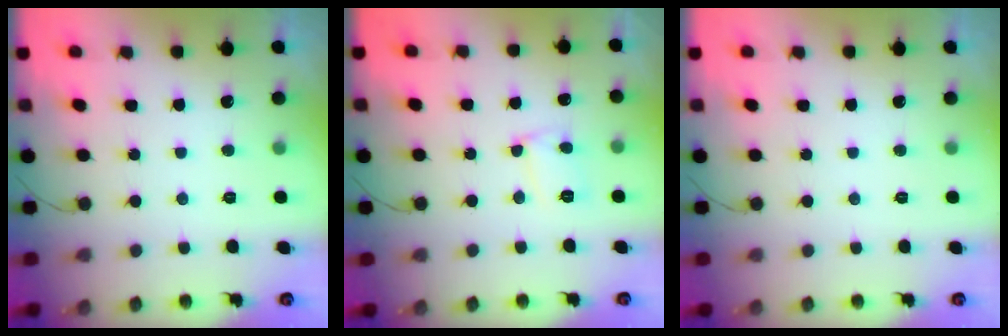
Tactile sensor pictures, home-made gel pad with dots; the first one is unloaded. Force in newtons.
{"total": 7.7, "press": 7.7, "slide": 0.6}
{"total": 0.0}